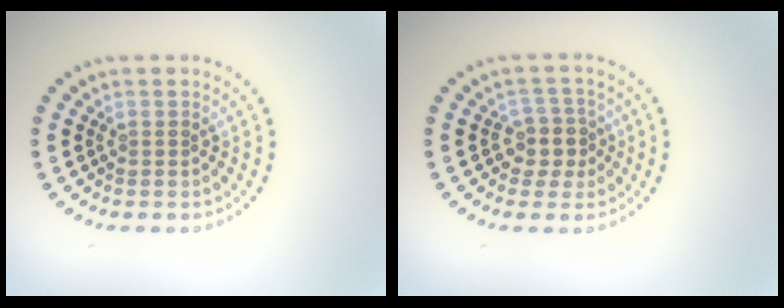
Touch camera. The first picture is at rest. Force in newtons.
{"total": 2.7, "press": 2.3, "slide": 1.5}